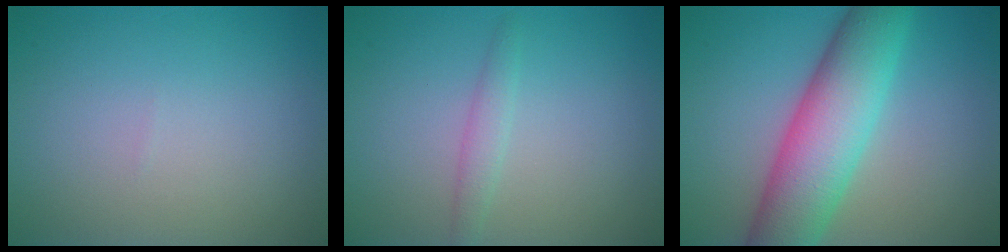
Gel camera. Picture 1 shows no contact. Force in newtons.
{"total": 1.3, "press": 1.3, "slide": 0.1}
{"total": 8.9, "press": 8.9, "slide": 0.4}